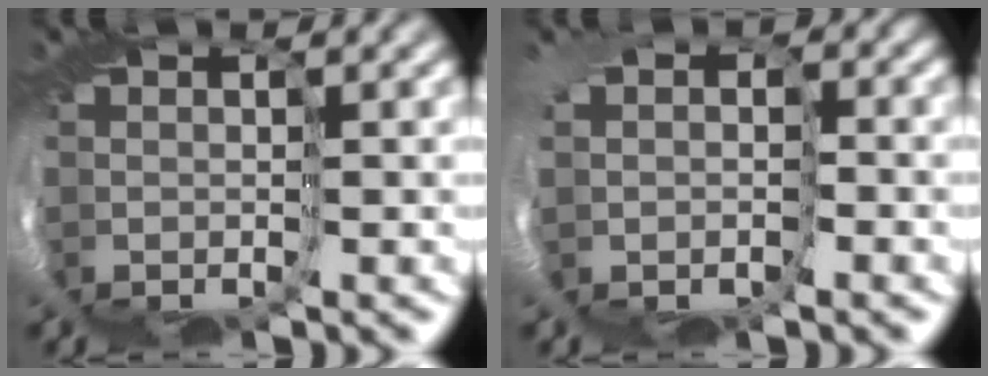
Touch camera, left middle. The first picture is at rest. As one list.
[{"total": 3.8, "force": [-0.3, 3.2, 2.0], "torque": [-0.044, -0.015, -0.002]}]